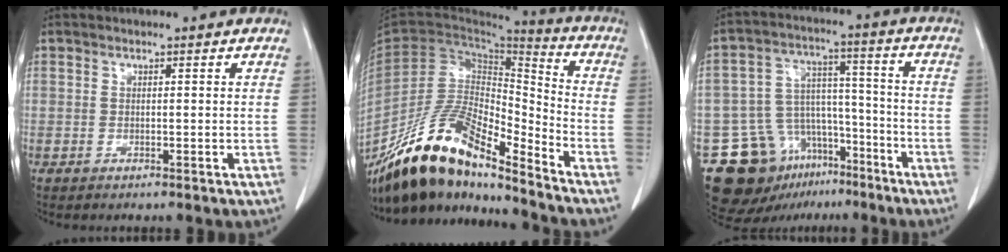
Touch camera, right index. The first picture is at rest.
{"total": 18.3, "force": [-14.7, 4.2, 10.1], "torque": [-0.182, 0.015, -0.268]}
{"total": 15.6, "force": [-9.8, 10.4, 6.1], "torque": [-0.099, 0.062, -0.148]}